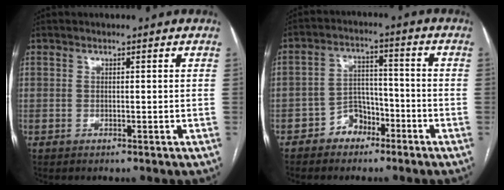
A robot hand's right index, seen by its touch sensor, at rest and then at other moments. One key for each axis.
{"total": 5.5, "fx": -3.4, "fy": 3.8, "fz": 2.0, "tx": -0.030, "ty": 0.021, "tz": -0.056}